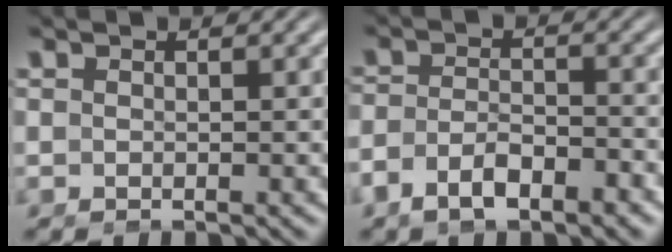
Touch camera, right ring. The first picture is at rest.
{"total": 4.0, "force": [-2.9, 1.7, 2.2], "torque": [-0.036, -0.011, -0.046]}